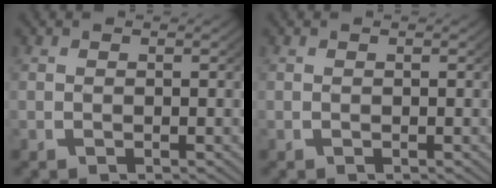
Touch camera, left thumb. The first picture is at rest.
{"total": 0.0}